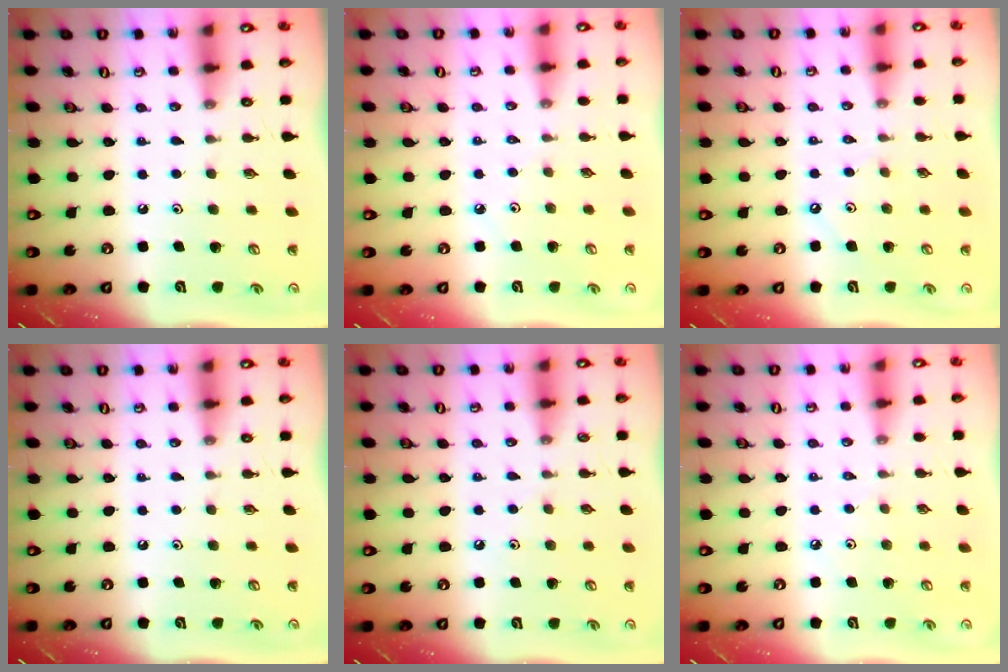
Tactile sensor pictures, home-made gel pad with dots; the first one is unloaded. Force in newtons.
{"total": 2.6, "press": 2.6, "slide": 0.5}
{"total": 2.6, "press": 2.6, "slide": 0.4}
{"total": 0.0}
{"total": 3.2, "press": 3.2, "slide": 0.4}
{"total": 2.1, "press": 2.0, "slide": 0.4}